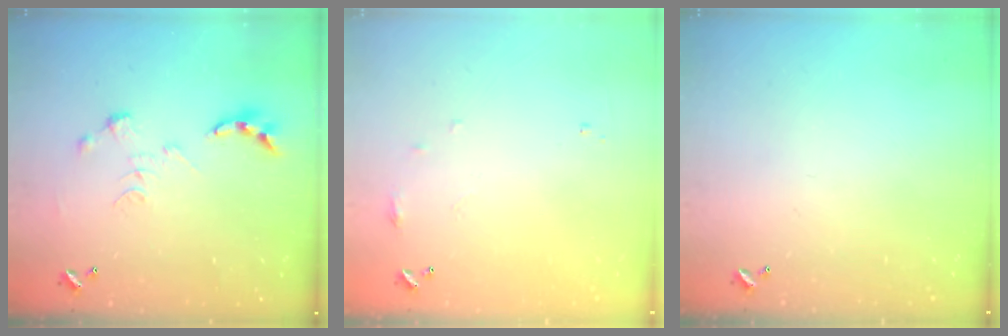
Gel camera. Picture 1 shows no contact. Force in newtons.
{"total": 6.7, "press": 6.6, "slide": 0.9}
{"total": 0.0}